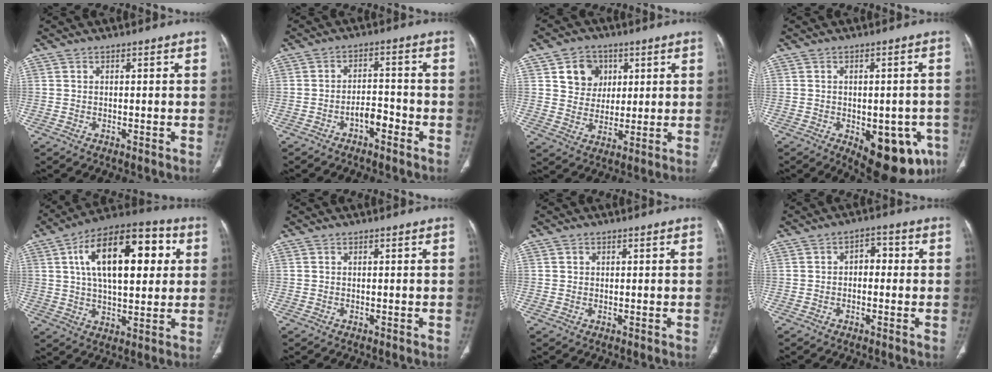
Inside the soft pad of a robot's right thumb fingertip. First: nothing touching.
{"total": 4.1, "force": [-2.4, 1.9, 2.7], "torque": [-0.034, 0.029, -0.042]}
{"total": 8.2, "force": [3.0, 7.0, 2.9], "torque": [-0.011, -0.009, 0.052]}
{"total": 15.0, "force": [-5.9, 7.5, 11.6], "torque": [-0.113, 0.008, -0.059]}
{"total": 21.6, "force": [5.6, 10.4, 18.1], "torque": [-0.259, 0.013, 0.079]}
{"total": 0.0}
{"total": 0.7, "force": [0.2, 0.6, 0.1], "torque": [0.002, 0.002, 0.003]}
{"total": 3.5, "force": [-0.1, 2.4, 2.6], "torque": [-0.016, 0.018, -0.011]}